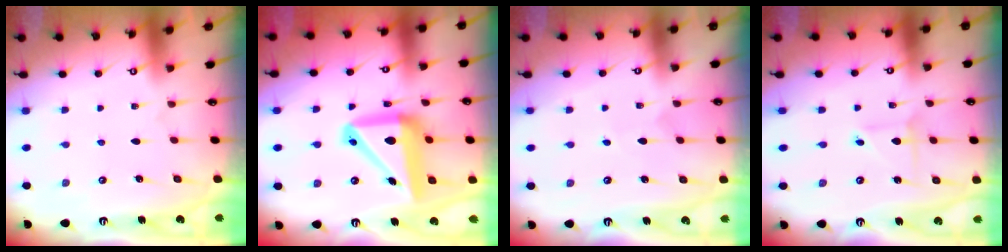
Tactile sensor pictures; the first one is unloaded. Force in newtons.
{"total": 15.5, "press": 15.4, "slide": 1.8}
{"total": 3.4, "press": 3.4, "slide": 0.3}
{"total": 2.8, "press": 2.8, "slide": 0.3}